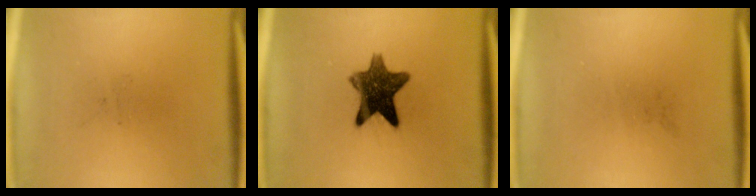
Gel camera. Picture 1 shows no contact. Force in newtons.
{"total": 10.6}
{"total": 0.0}